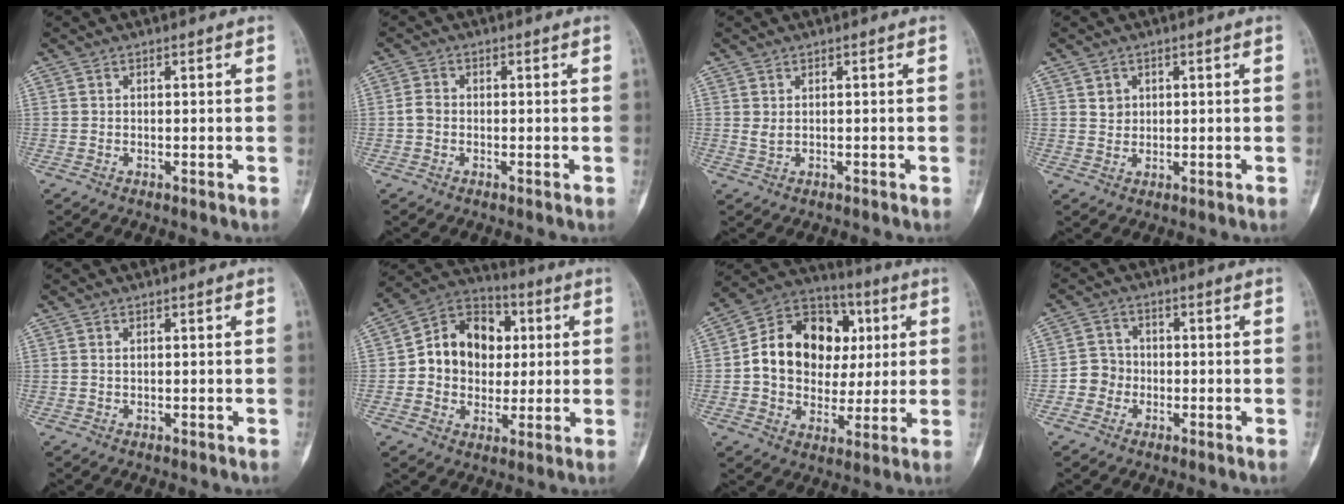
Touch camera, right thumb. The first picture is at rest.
{"total": 2.3, "force": [-0.5, 1.9, 1.2], "torque": [-0.016, 0.006, -0.014]}
{"total": 1.3, "force": [0.0, 0.8, 1.1], "torque": [-0.016, 0.000, 0.004]}
{"total": 2.4, "force": [0.8, 2.2, 0.7], "torque": [0.008, -0.004, 0.016]}
{"total": 0.7, "force": [0.2, 0.5, 0.4], "torque": [-0.004, 0.002, 0.004]}
{"total": 15.3, "force": [1.5, 12.5, 8.6], "torque": [-0.082, 0.019, 0.020]}
{"total": 19.1, "force": [2.2, 15.1, 11.4], "torque": [-0.146, 0.025, 0.039]}
{"total": 4.7, "force": [-1.3, 4.4, 1.1], "torque": [0.011, 0.016, -0.033]}